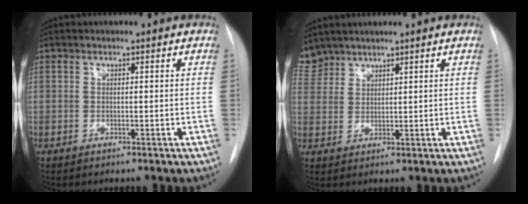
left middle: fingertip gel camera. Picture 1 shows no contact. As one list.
[{"total": 4.7, "force": [4.4, 1.7, 0.0], "torque": [-0.003, 0.012, 0.096]}]